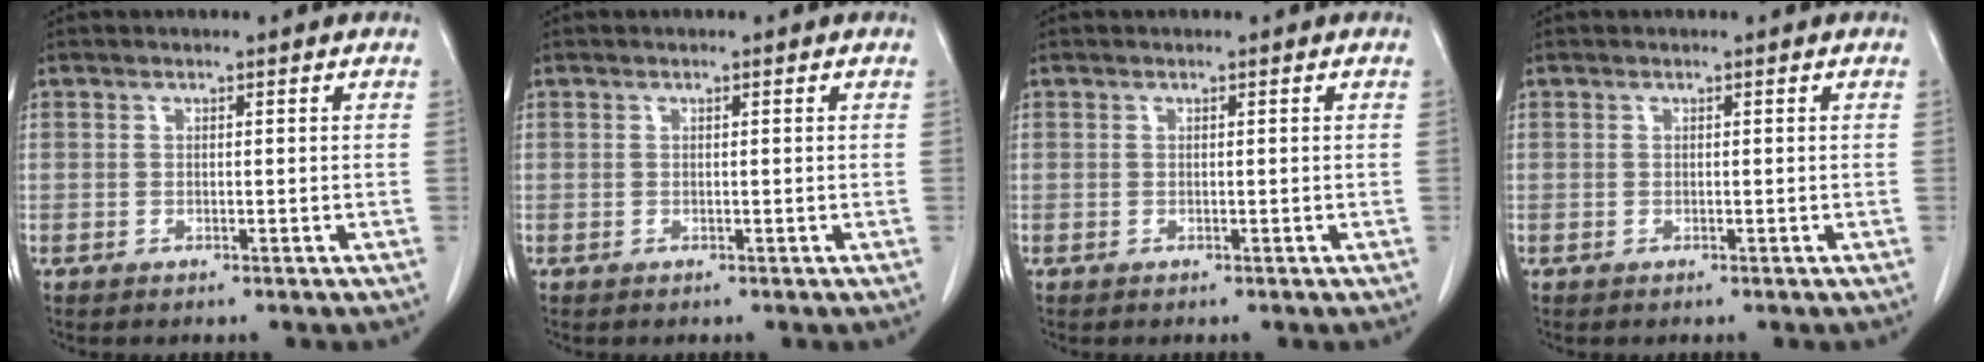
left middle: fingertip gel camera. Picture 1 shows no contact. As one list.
[{"total": 0.0}, {"total": 0.0}, {"total": 0.0}]